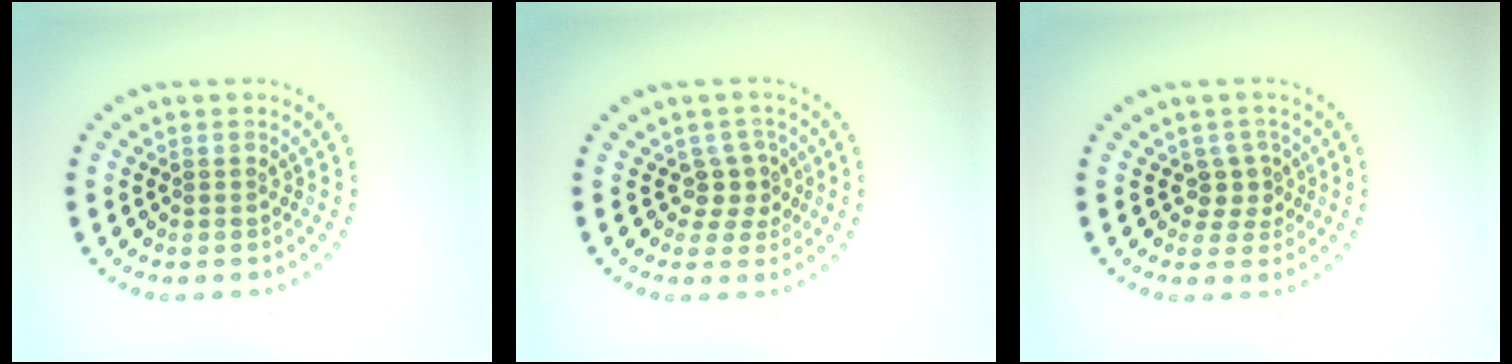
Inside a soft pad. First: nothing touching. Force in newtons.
{"total": 2.3, "press": 1.8, "slide": 1.5}
{"total": 2.0, "press": 1.5, "slide": 1.3}